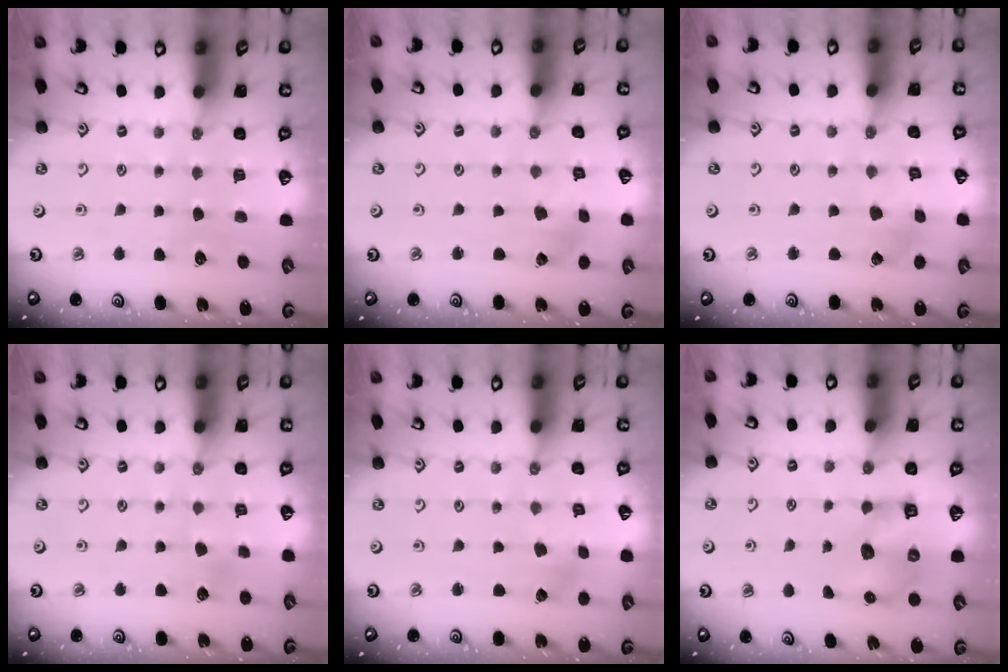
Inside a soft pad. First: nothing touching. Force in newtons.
{"total": 1.0, "press": 1.0, "slide": 0.1}
{"total": 2.9, "press": 2.9, "slide": 0.3}
{"total": 2.1, "press": 2.0, "slide": 0.6}
{"total": 1.6, "press": 1.5, "slide": 0.2}
{"total": 7.4, "press": 7.4, "slide": 0.6}